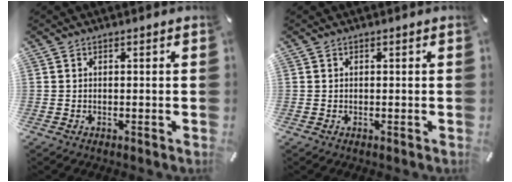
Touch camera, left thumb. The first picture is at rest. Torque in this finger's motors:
{"motor_torque": [-0.12, -0.12, -0.02, 0.02, 0.00]}